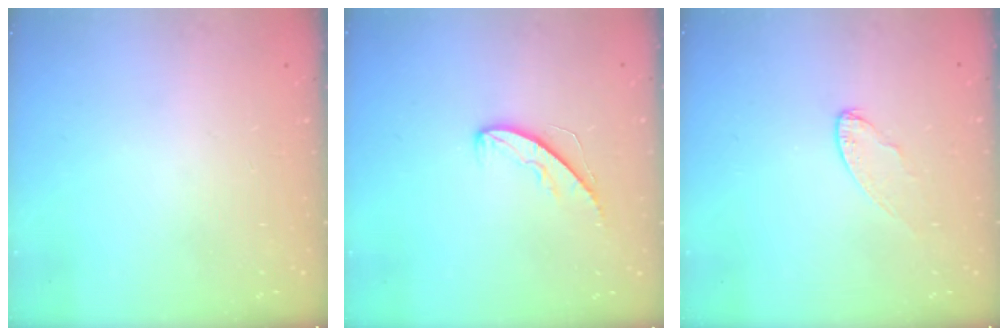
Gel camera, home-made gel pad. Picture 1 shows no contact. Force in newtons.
{"total": 5.7, "press": 5.7, "slide": 0.5}
{"total": 4.8, "press": 4.8, "slide": 0.3}